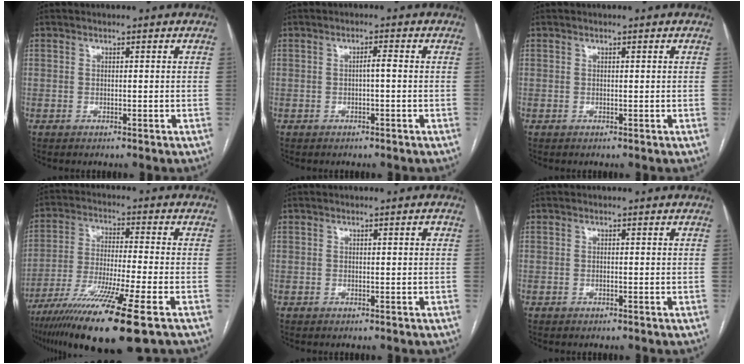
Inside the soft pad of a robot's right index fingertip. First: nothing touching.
{"total": 1.5, "force": [-0.2, 0.1, 1.4], "torque": [-0.022, 0.004, -0.003]}
{"total": 0.0}
{"total": 16.9, "force": [-10.4, 0.0, 13.3], "torque": [-0.241, -0.048, -0.182]}
{"total": 0.8, "force": [0.3, 0.1, 0.8], "torque": [-0.012, 0.002, 0.002]}
{"total": 0.0}